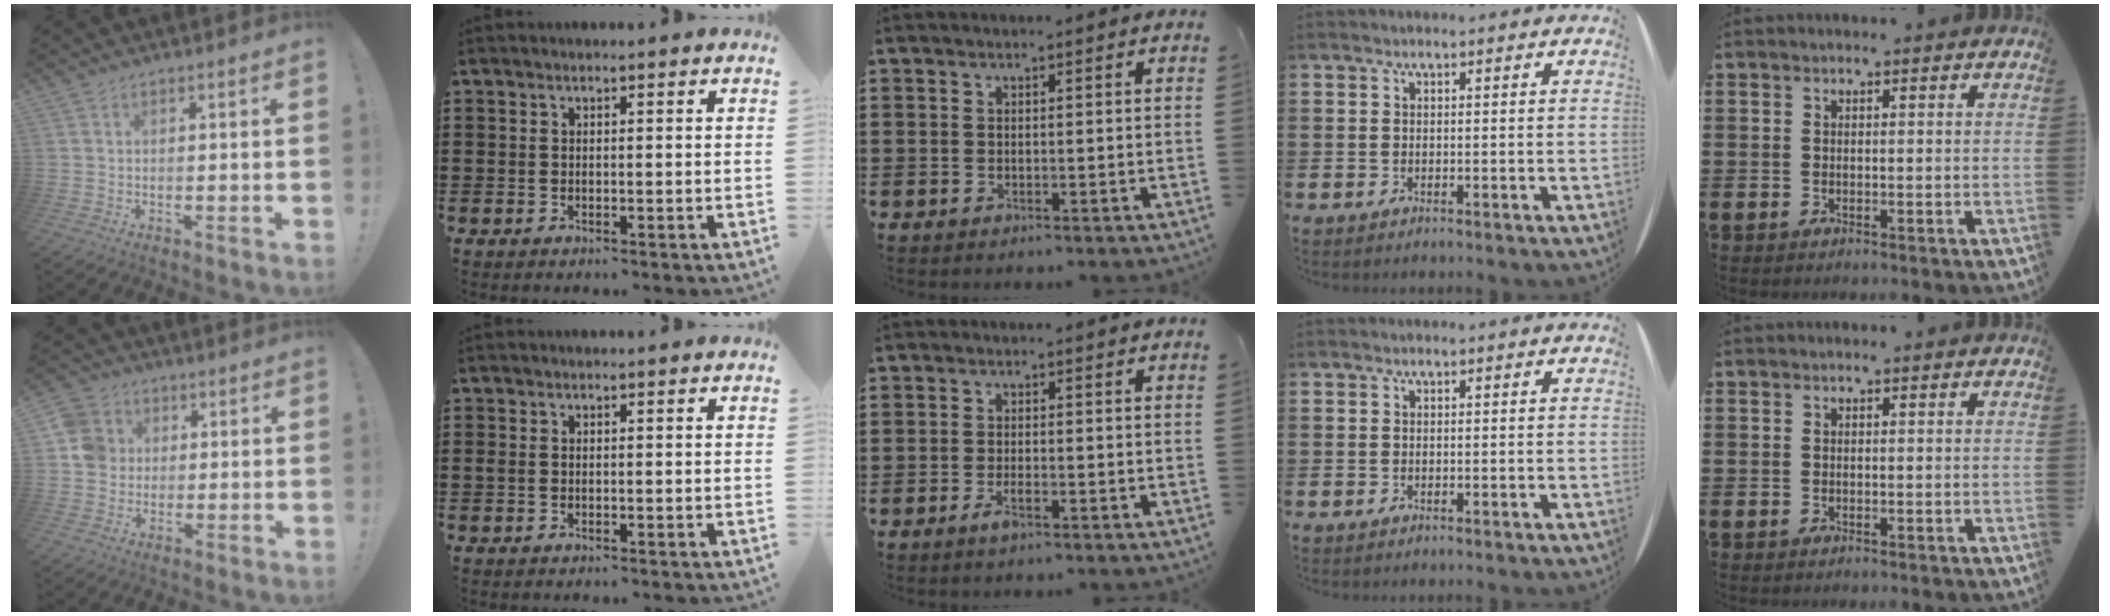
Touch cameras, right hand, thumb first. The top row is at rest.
{"thumb": {"total": 7.7, "force": [0.9, 7.2, 2.6], "torque": [-0.043, 0.009, 0.021]}, "index": {"total": 0.6, "force": [0.0, 0.4, 0.4], "torque": [-0.010, 0.001, -0.001]}, "middle": {"total": 2.1, "force": [-1.2, 0.6, 1.6], "torque": [-0.036, -0.002, -0.025]}}